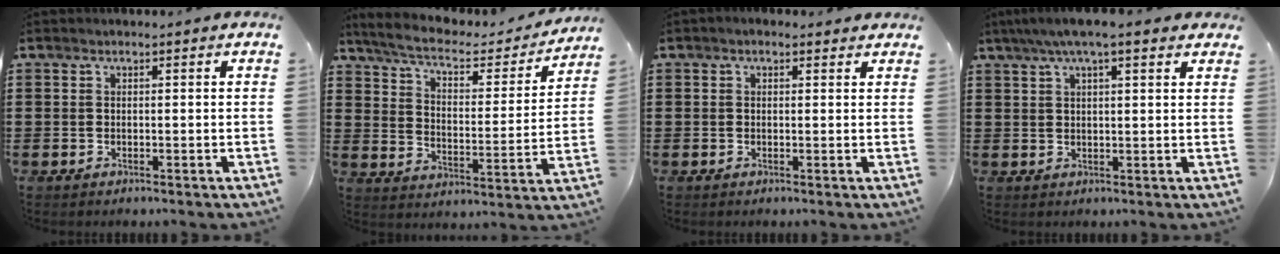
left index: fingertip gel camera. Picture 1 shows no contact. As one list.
[{"total": 5.7, "force": [4.6, 1.5, 3.0], "torque": [-0.079, -0.027, 0.075]}, {"total": 0.9, "force": [0.4, 0.7, 0.5], "torque": [-0.011, 0.006, 0.006]}, {"total": 5.4, "force": [3.7, 0.9, 3.8], "torque": [-0.083, 0.002, 0.065]}]